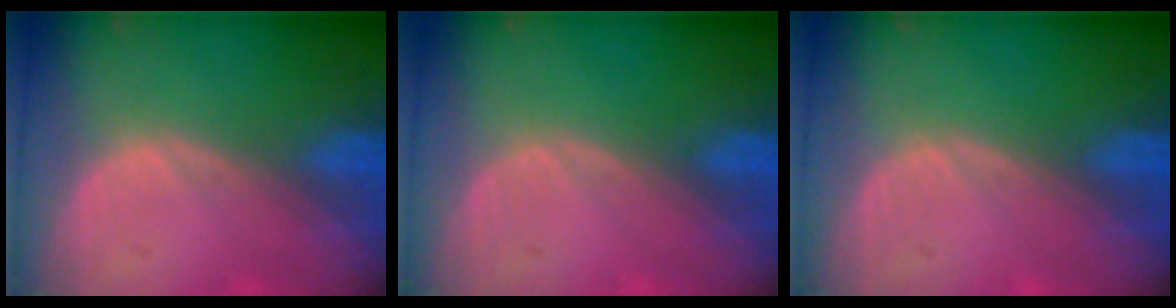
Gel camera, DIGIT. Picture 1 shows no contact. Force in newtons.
{"total": 0.0}
{"total": 0.0}